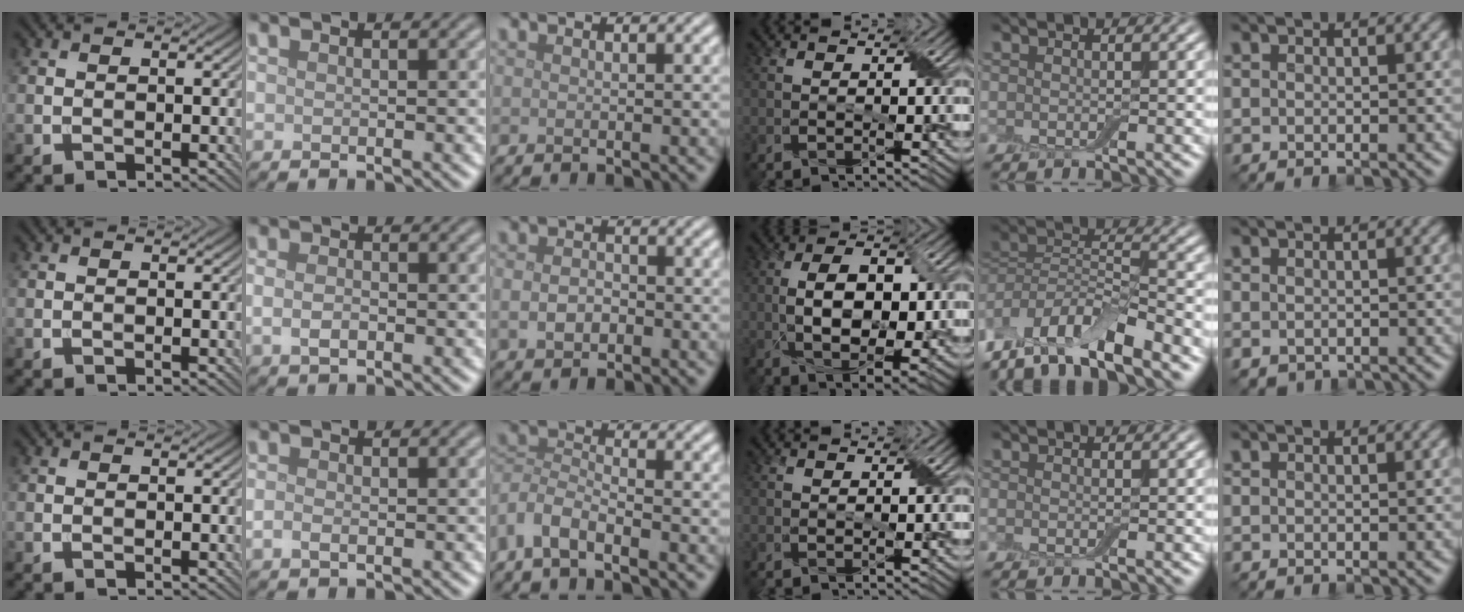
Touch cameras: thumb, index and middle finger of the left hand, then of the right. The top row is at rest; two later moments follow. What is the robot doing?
{"motion": "fold", "object": "cloth"}